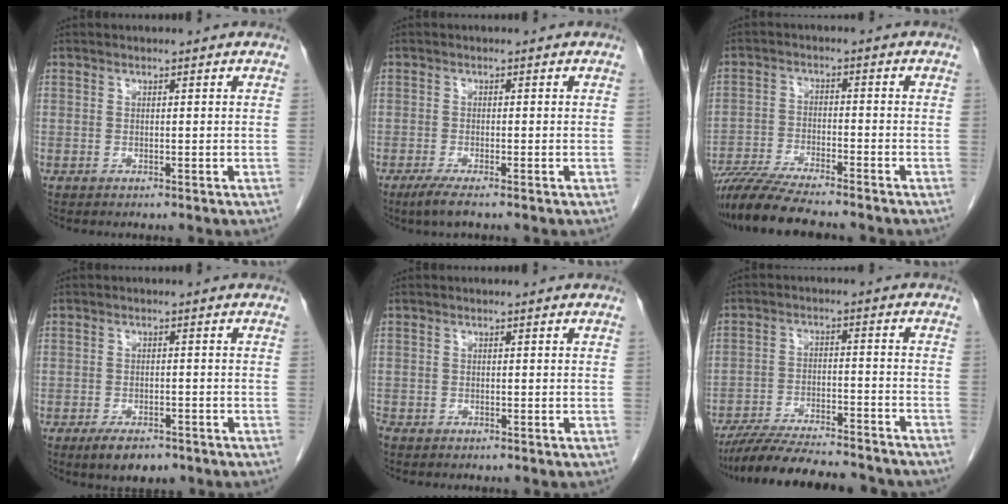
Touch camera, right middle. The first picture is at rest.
{"total": 2.8, "force": [-1.9, 0.0, 2.0], "torque": [-0.045, -0.009, -0.039]}
{"total": 11.2, "force": [-9.7, 0.7, 5.4], "torque": [-0.091, -0.026, -0.162]}
{"total": 4.8, "force": [-3.3, 1.9, 2.9], "torque": [-0.050, -0.005, -0.047]}
{"total": 1.1, "force": [-0.9, 0.6, 0.4], "torque": [-0.014, -0.003, -0.016]}
{"total": 18.7, "force": [-16.7, 2.6, 7.9], "torque": [-0.129, -0.014, -0.247]}